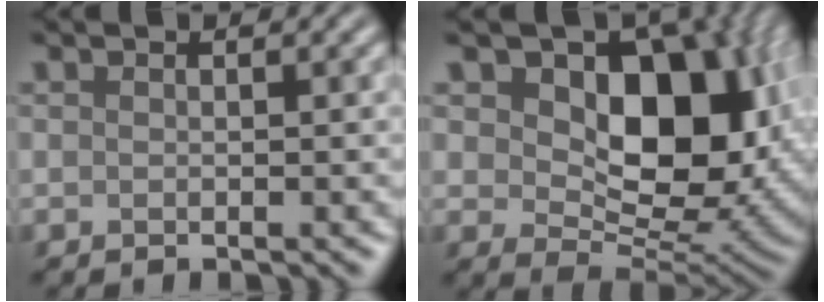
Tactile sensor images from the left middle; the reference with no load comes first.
{"total": 12.4, "force": [3.0, 7.9, 9.0], "torque": [-0.115, -0.008, 0.041]}